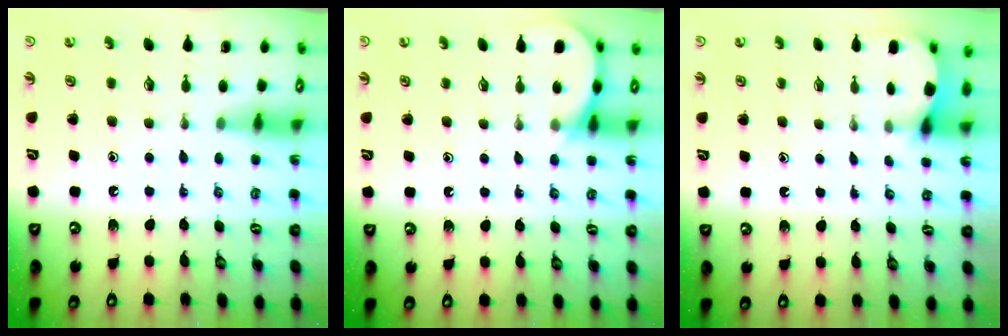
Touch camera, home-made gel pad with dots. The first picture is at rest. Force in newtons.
{"total": 4.8, "press": 4.7, "slide": 0.6}
{"total": 2.4, "press": 2.4, "slide": 0.3}